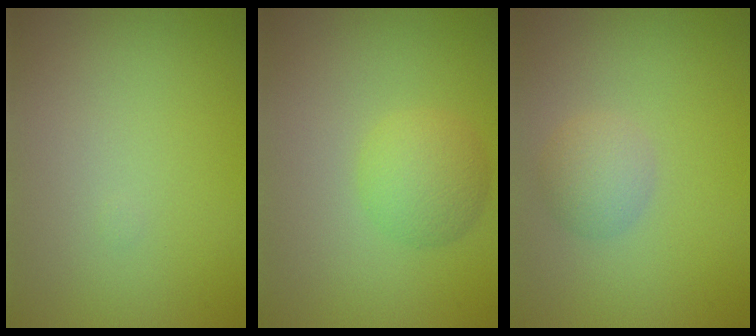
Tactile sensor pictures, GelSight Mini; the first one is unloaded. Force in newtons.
{"total": 2.9, "press": 2.9, "slide": 0.2}
{"total": 2.3, "press": 2.3, "slide": 0.1}